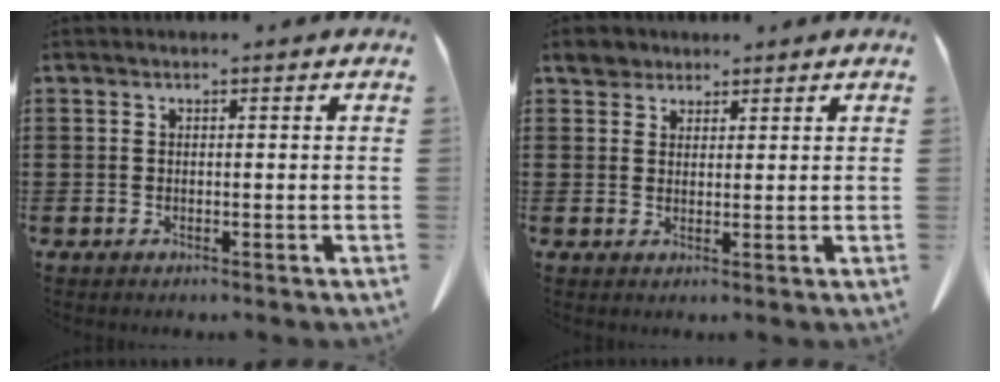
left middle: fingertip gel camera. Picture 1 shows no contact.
{"total": 2.9, "force": [2.4, 1.6, 0.6], "torque": [-0.013, 0.006, 0.045]}